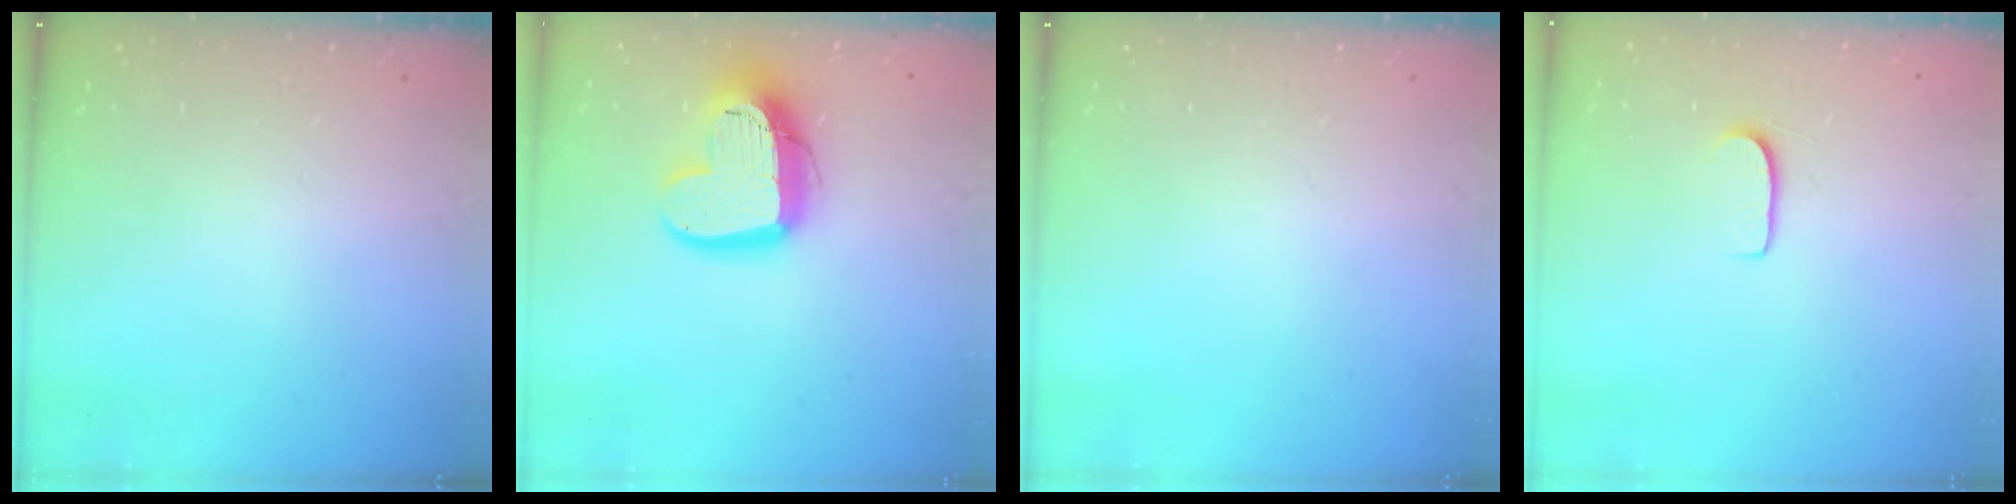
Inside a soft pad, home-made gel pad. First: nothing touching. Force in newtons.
{"total": 16.3, "press": 16.3, "slide": 1.4}
{"total": 0.0}
{"total": 5.9, "press": 5.9, "slide": 0.5}